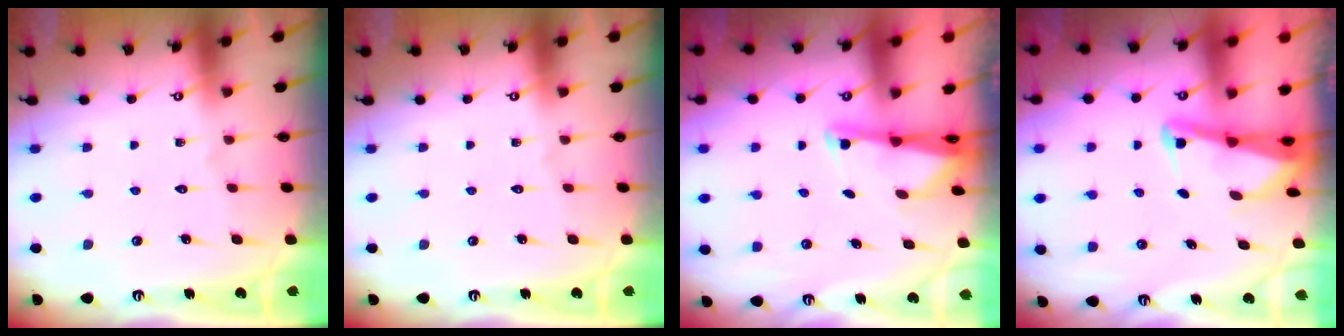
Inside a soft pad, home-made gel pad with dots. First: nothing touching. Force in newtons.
{"total": 0.0}
{"total": 1.8, "press": 1.8, "slide": 0.4}
{"total": 2.5, "press": 2.5, "slide": 0.4}